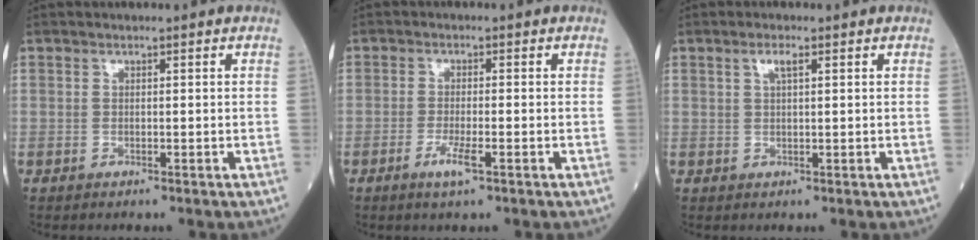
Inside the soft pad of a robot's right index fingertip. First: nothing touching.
{"total": 3.1, "force": [-1.6, 0.2, 2.7], "torque": [-0.057, -0.005, -0.031]}
{"total": 1.9, "force": [0.9, 0.3, 1.6], "torque": [-0.034, 0.004, 0.017]}